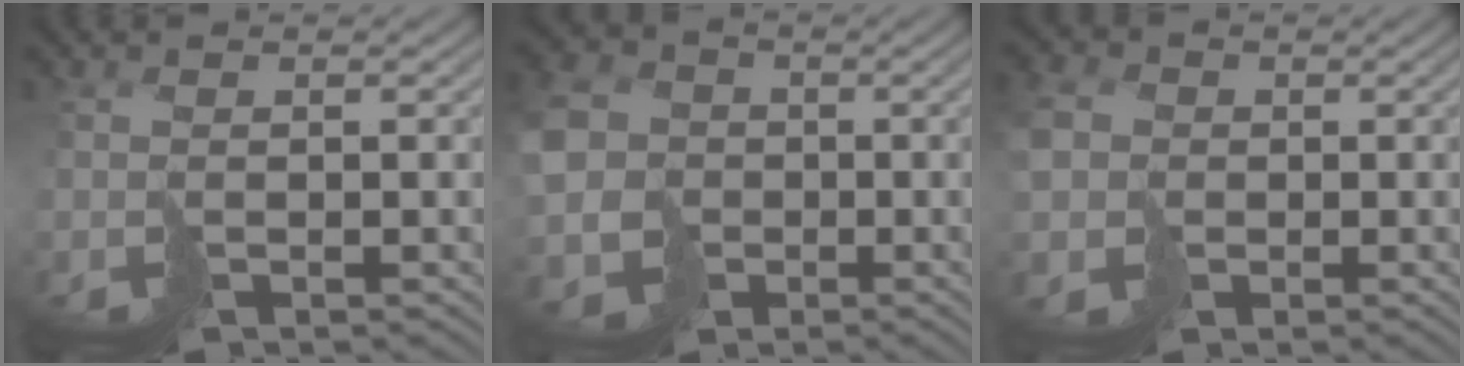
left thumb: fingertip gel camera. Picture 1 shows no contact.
{"total": 8.8, "force": [-1.1, 8.0, 3.6], "torque": [-0.113, -0.013, -0.025]}
{"total": 5.1, "force": [-0.3, 4.7, 1.9], "torque": [-0.076, -0.004, -0.008]}